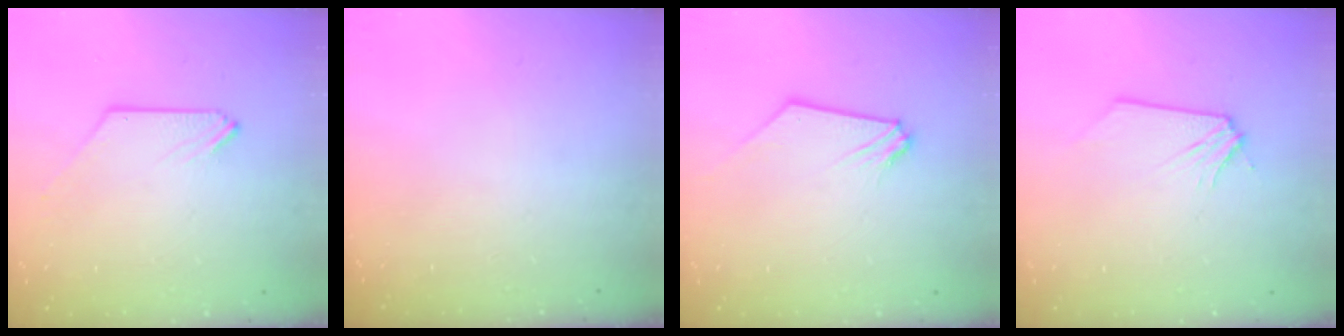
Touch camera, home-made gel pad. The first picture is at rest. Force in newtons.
{"total": 0.0}
{"total": 0.7, "press": 0.7, "slide": 0.1}
{"total": 0.0}